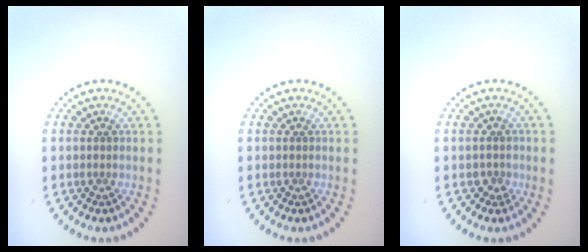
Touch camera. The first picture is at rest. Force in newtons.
{"total": 0.0}
{"total": 1.0, "press": 0.9, "slide": 0.4}